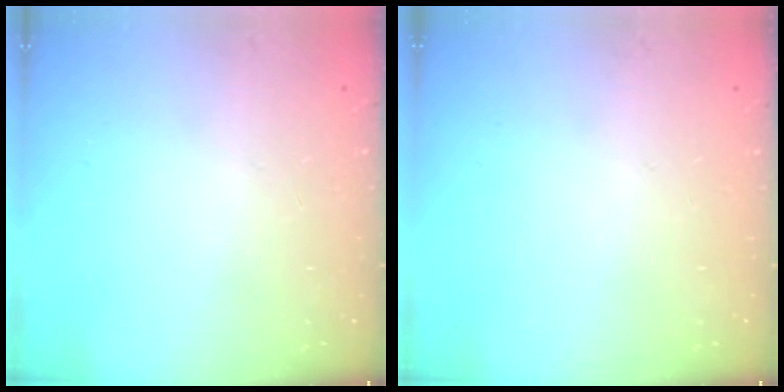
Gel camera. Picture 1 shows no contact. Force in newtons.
{"total": 0.0}